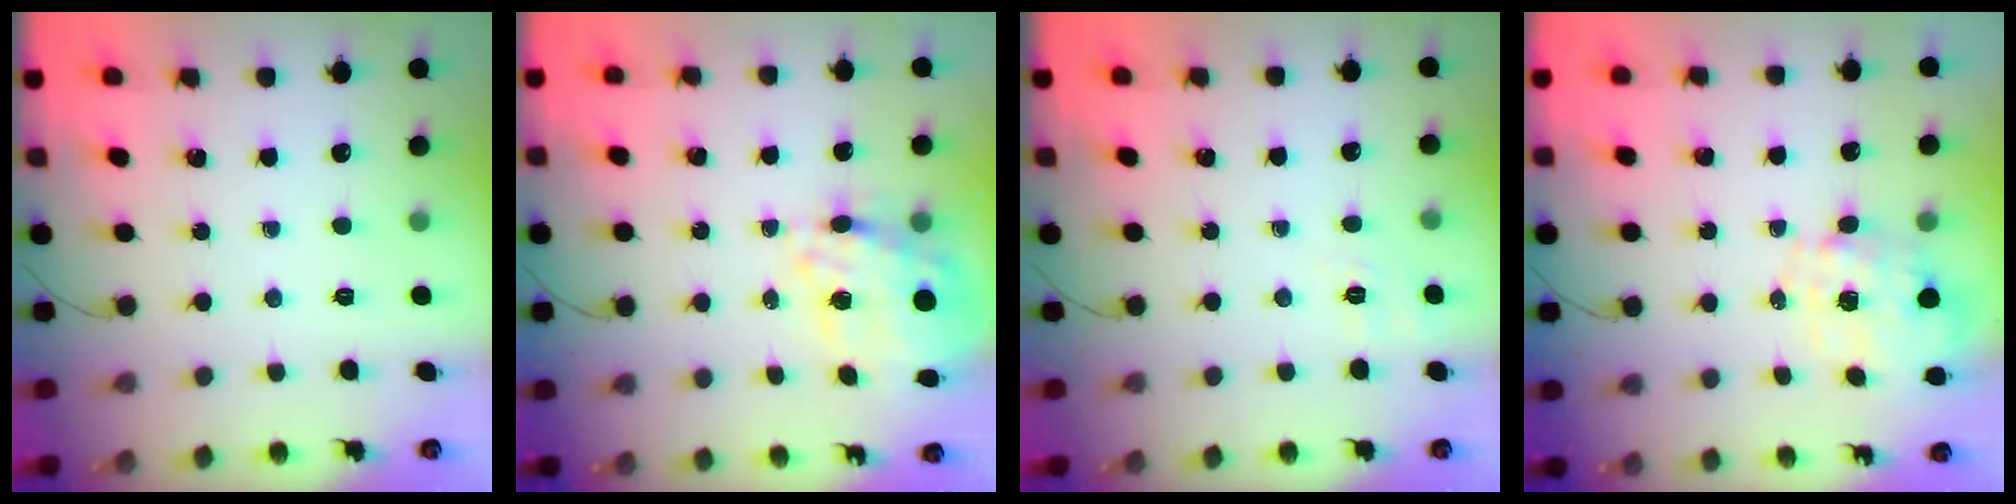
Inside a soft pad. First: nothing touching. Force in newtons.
{"total": 17.4, "press": 16.9, "slide": 4.1}
{"total": 2.0, "press": 0.8, "slide": 1.8}
{"total": 1.3, "press": 1.2, "slide": 0.5}